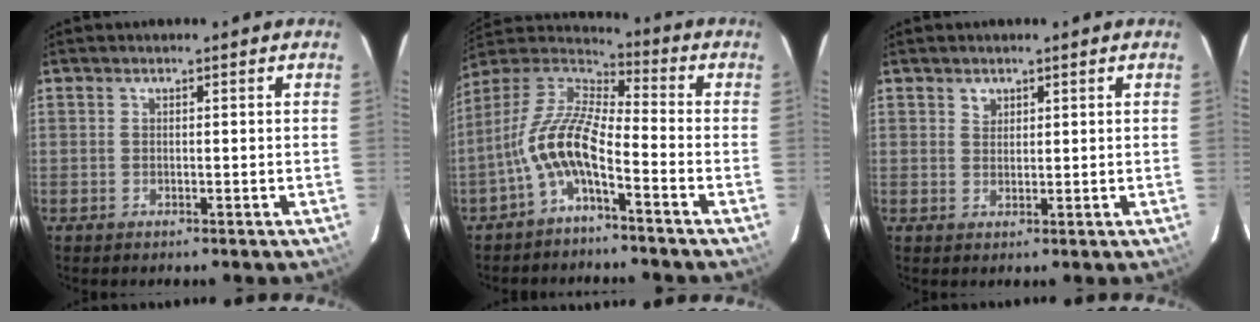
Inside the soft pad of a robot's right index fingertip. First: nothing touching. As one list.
[{"total": 11.5, "force": [-4.9, 3.6, 9.8], "torque": [-0.208, 0.010, -0.101]}, {"total": 1.6, "force": [1.0, 1.2, 0.3], "torque": [0.002, 0.005, 0.018]}]